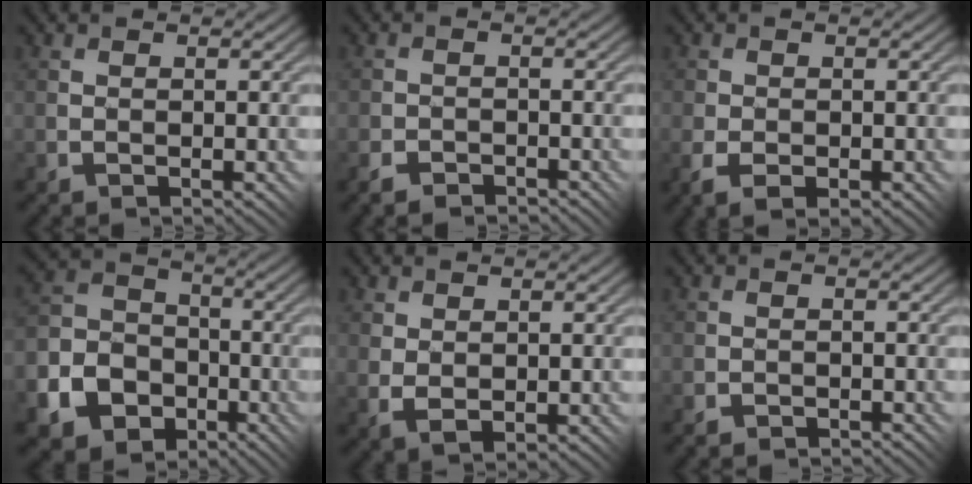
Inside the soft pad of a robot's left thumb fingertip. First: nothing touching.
{"total": 2.2, "force": [-2.0, 0.9, 0.5], "torque": [-0.008, 0.001, -0.043]}
{"total": 3.8, "force": [-1.5, 2.3, 2.6], "torque": [-0.053, -0.017, -0.022]}
{"total": 11.6, "force": [-5.7, 9.2, 4.3], "torque": [-0.120, -0.044, -0.121]}
{"total": 2.5, "force": [0.7, 1.6, 1.8], "torque": [-0.048, -0.010, 0.020]}
{"total": 0.9, "force": [-0.8, 0.1, -0.2], "torque": [0.005, 0.004, -0.020]}